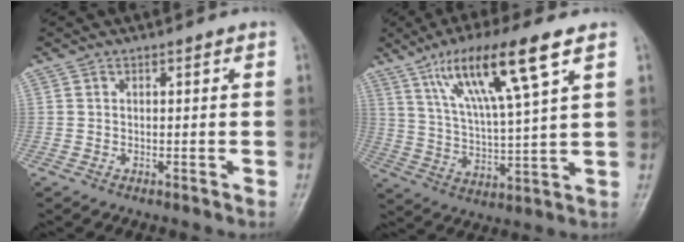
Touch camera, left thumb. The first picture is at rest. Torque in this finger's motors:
{"motor_torque": [1.47, 1.47, 1.52, -1.25, 0.37]}